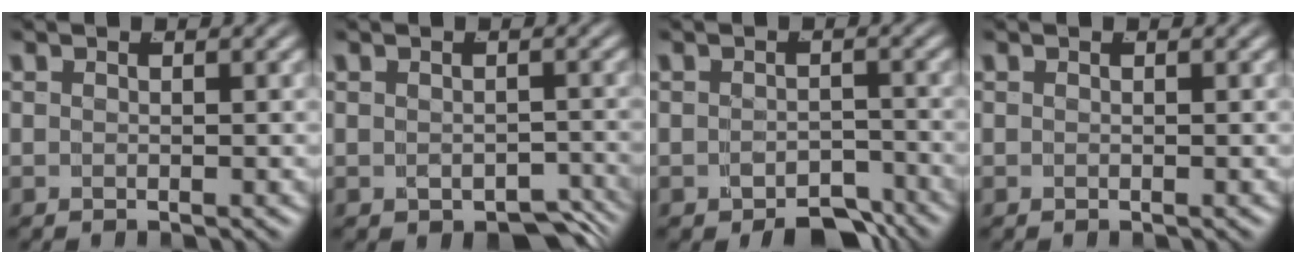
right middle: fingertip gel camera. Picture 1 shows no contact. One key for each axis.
{"total": 3.9, "fx": -3.0, "fy": 1.7, "fz": 1.8, "tx": -0.017, "ty": -0.017, "tz": -0.039}
{"total": 3.8, "fx": -3.3, "fy": 1.5, "fz": 1.4, "tx": -0.006, "ty": -0.010, "tz": -0.051}
{"total": 0.0}